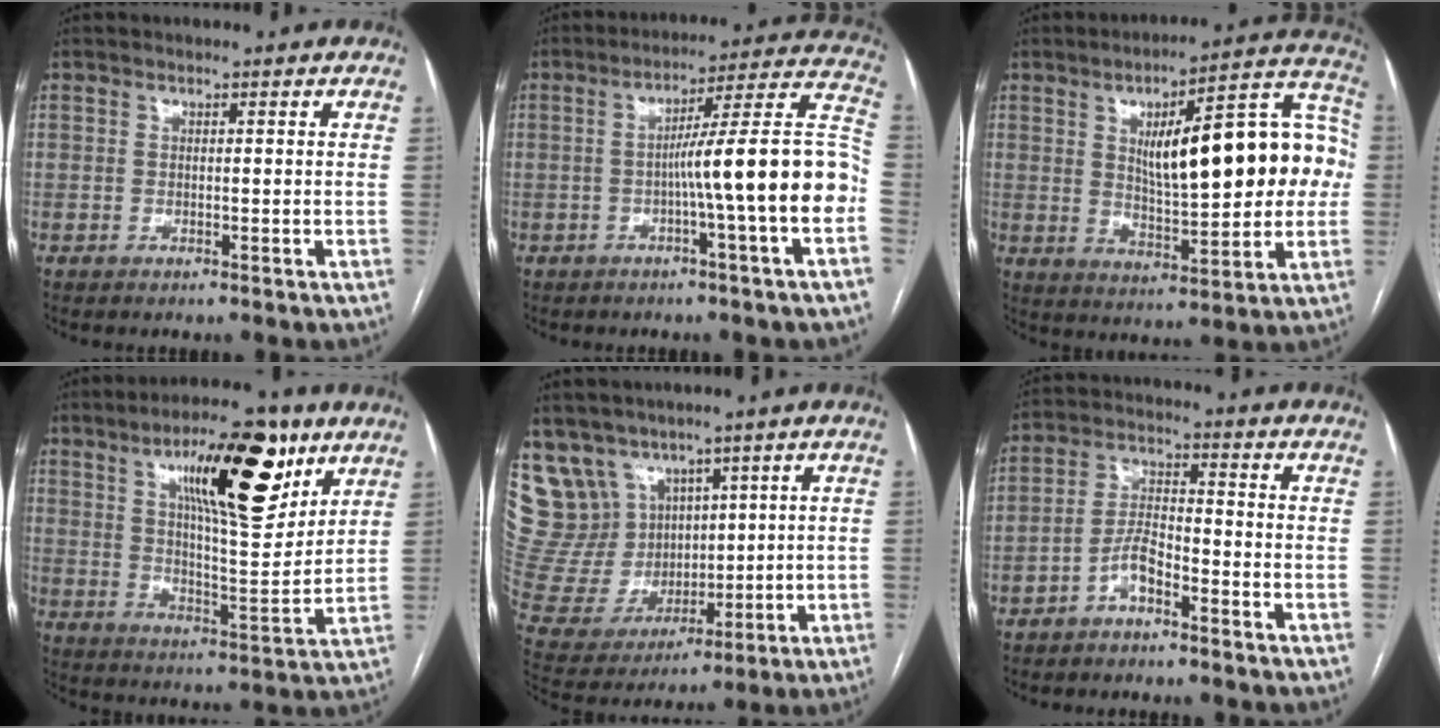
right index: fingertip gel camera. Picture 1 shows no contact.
{"total": 16.0, "force": [-3.1, -1.0, 15.6], "torque": [-0.221, 0.026, -0.056]}
{"total": 22.0, "force": [2.8, 6.0, 20.9], "torque": [-0.296, 0.037, 0.041]}
{"total": 17.7, "force": [9.3, 4.3, 14.5], "torque": [-0.220, 0.000, 0.148]}
{"total": 14.7, "force": [9.1, 11.0, 3.6], "torque": [-0.097, 0.060, 0.210]}
{"total": 4.6, "force": [-3.0, 1.4, 3.2], "torque": [-0.069, 0.015, -0.059]}